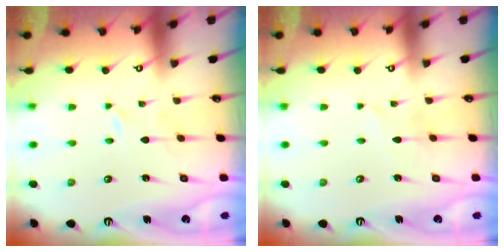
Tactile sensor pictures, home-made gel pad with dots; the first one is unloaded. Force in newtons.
{"total": 1.9, "press": 1.9, "slide": 0.2}